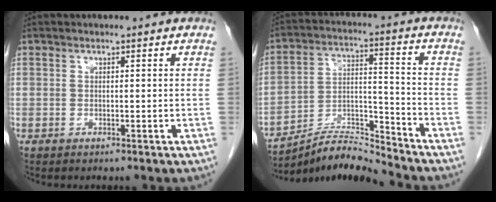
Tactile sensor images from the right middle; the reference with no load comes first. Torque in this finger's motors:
{"motor_torque": [1.25, -0.89, 0.04, 0.03]}